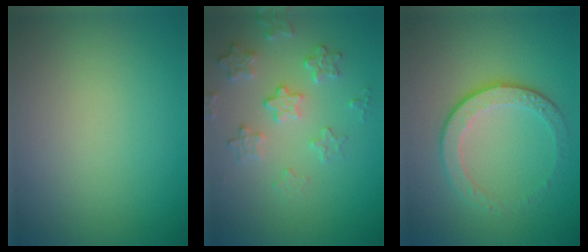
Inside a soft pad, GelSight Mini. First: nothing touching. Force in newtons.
{"total": 3.1, "press": 3.0, "slide": 1.0}
{"total": 4.3, "press": 3.1, "slide": 3.0}